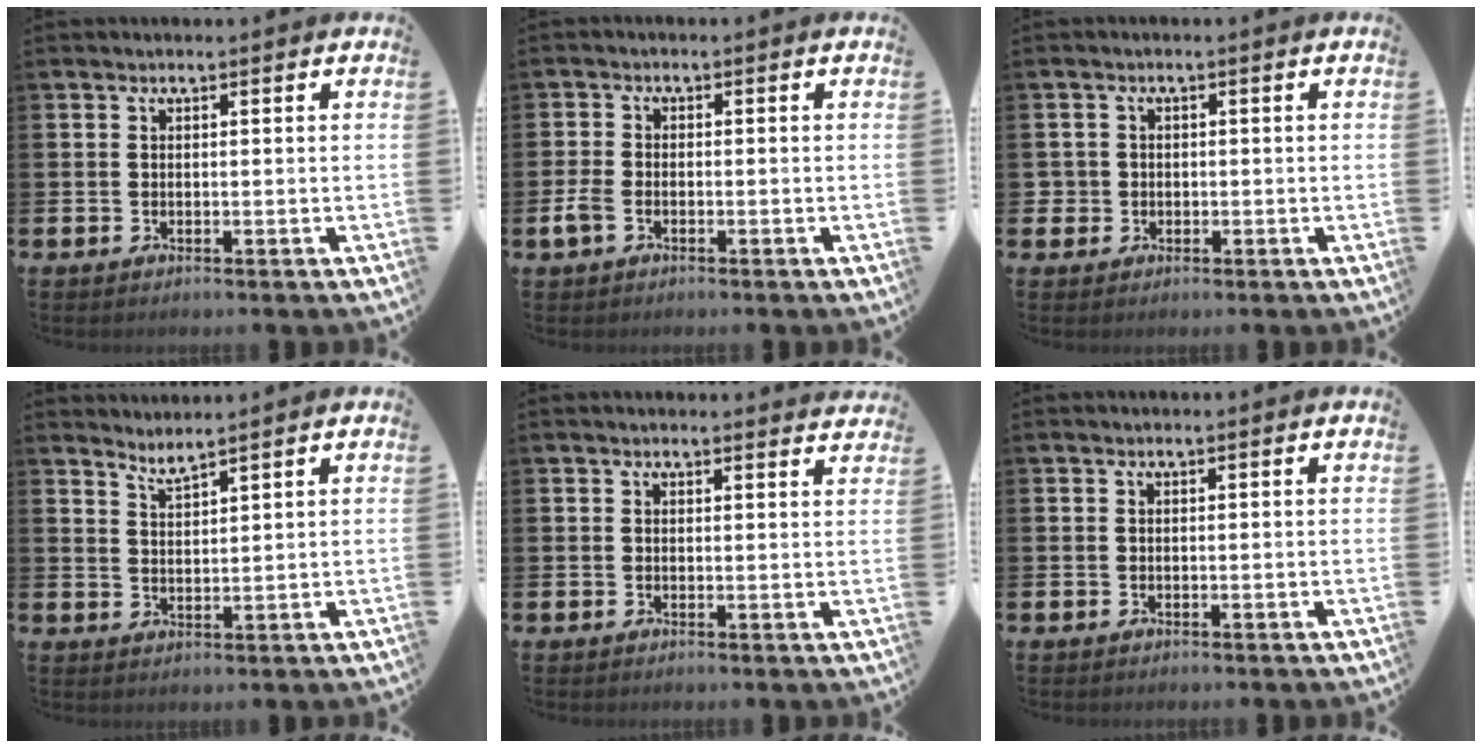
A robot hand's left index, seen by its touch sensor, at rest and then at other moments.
{"total": 2.6, "force": [-1.1, 1.5, 1.8], "torque": [-0.032, 0.005, -0.021]}
{"total": 1.8, "force": [0.0, 1.8, 0.3], "torque": [0.004, 0.000, -0.008]}
{"total": 2.7, "force": [2.7, -0.4, 0.2], "torque": [-0.010, -0.012, 0.050]}
{"total": 1.5, "force": [1.4, 0.1, 0.0], "torque": [0.007, -0.009, 0.025]}
{"total": 0.0}